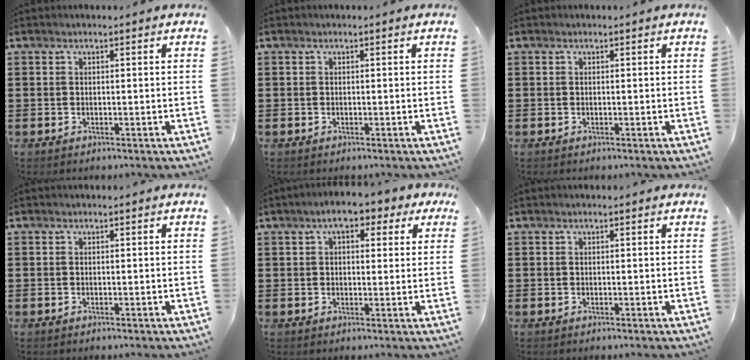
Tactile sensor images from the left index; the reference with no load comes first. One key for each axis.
{"total": 0.0}
{"total": 0.0}
{"total": 0.0}
{"total": 6.0, "fx": 3.8, "fy": 2.4, "fz": 4.0, "tx": -0.072, "ty": 0.003, "tz": 0.062}
{"total": 0.0}